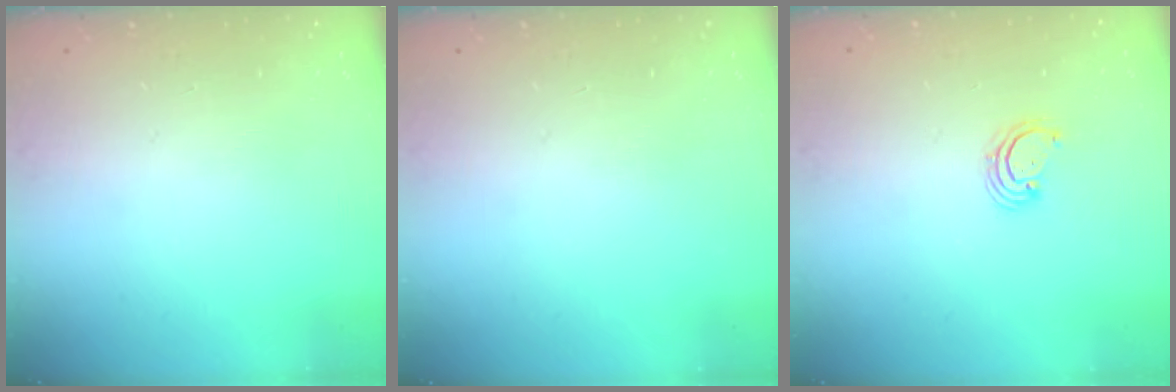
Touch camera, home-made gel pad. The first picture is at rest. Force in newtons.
{"total": 0.0}
{"total": 2.8, "press": 2.8, "slide": 0.3}